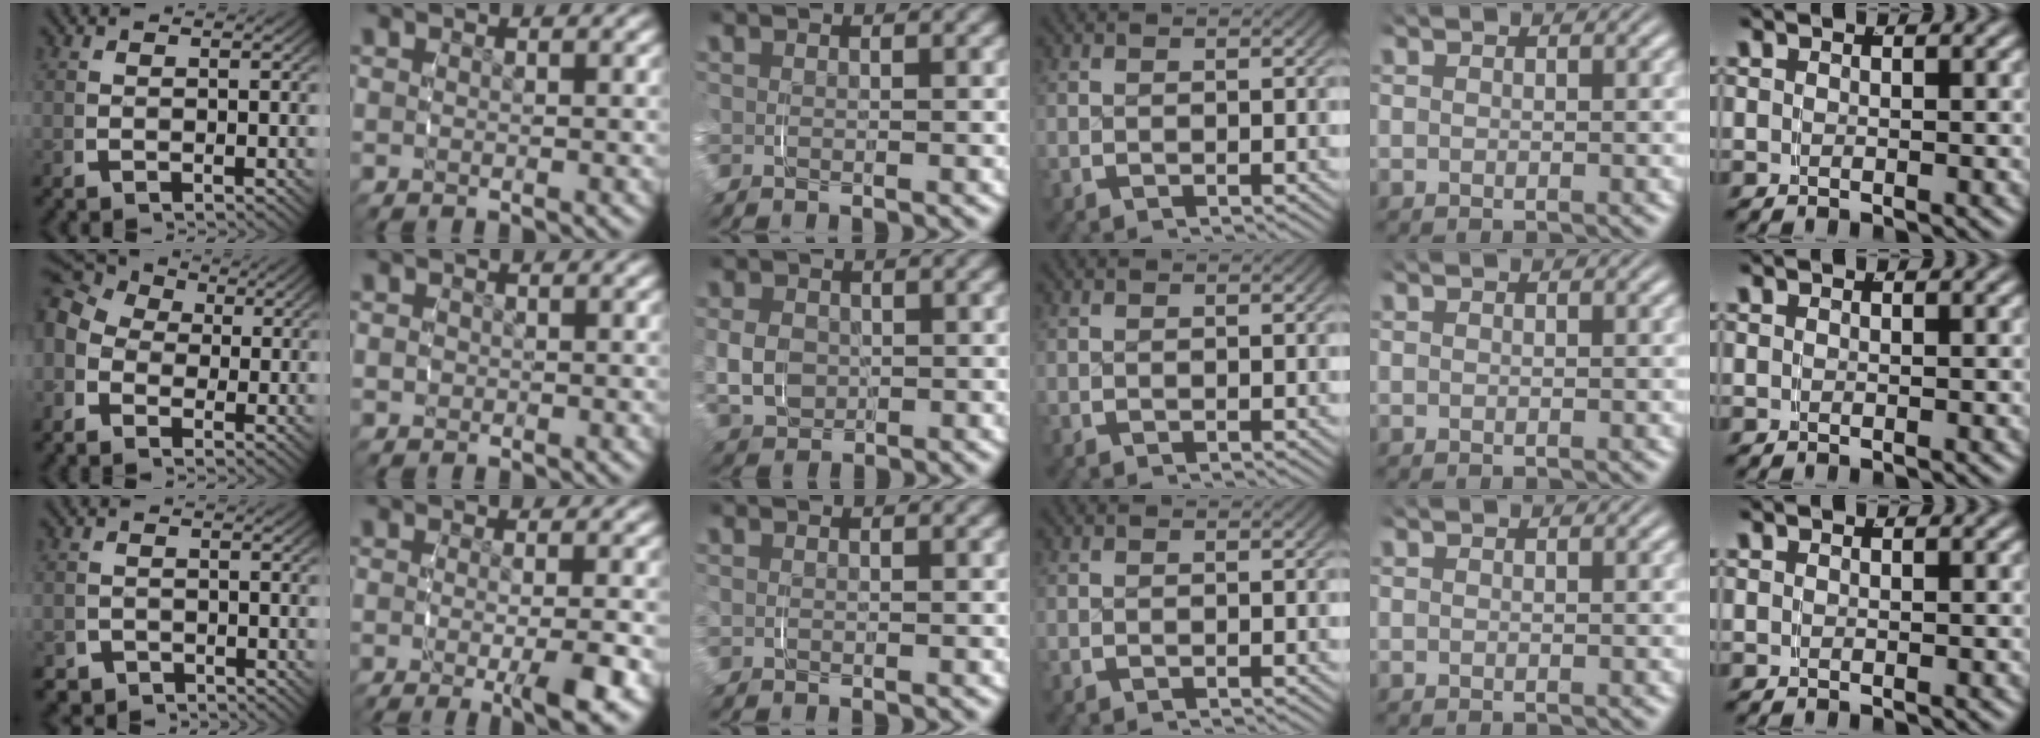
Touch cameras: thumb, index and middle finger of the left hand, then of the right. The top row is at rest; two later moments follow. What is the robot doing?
{"motion": "grasp_and_lifting", "object": "paper towel"}